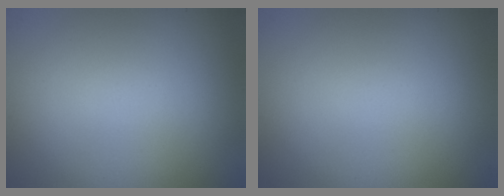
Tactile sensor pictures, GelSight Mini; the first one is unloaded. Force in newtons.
{"total": 0.0}